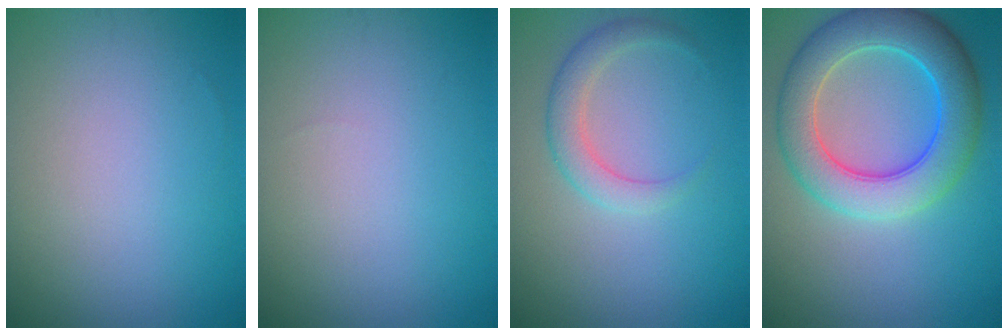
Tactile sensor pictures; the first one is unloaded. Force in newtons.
{"total": 0.0}
{"total": 2.6, "press": 2.6, "slide": 0.2}
{"total": 7.9, "press": 7.9, "slide": 0.3}